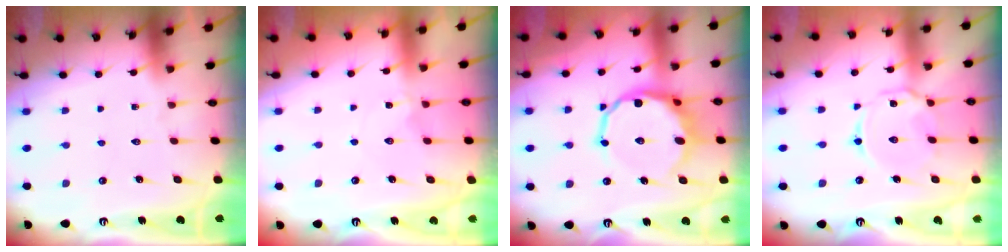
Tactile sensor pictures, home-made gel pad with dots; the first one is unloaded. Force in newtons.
{"total": 0.8, "press": 0.7, "slide": 0.3}
{"total": 11.0, "press": 10.4, "slide": 3.8}
{"total": 6.9, "press": 6.9, "slide": 0.5}